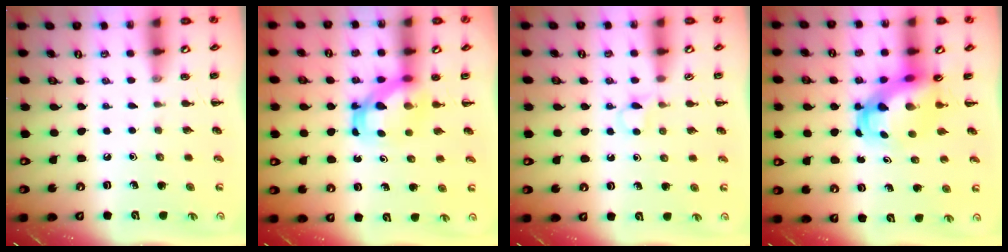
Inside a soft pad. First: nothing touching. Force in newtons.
{"total": 5.3, "press": 5.2, "slide": 1.2}
{"total": 3.1, "press": 2.9, "slide": 1.3}
{"total": 5.1, "press": 4.9, "slide": 1.4}